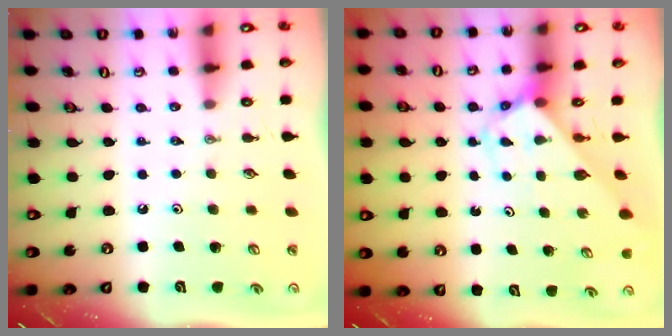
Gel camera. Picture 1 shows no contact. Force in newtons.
{"total": 2.9, "press": 2.9, "slide": 0.2}